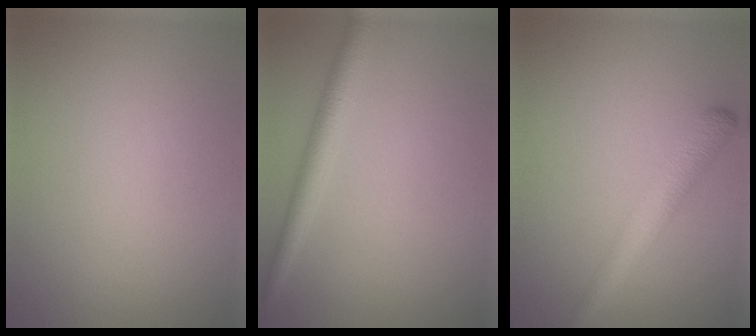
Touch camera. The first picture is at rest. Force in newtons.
{"total": 3.0, "press": 3.0, "slide": 0.0}
{"total": 3.9, "press": 3.9, "slide": 0.2}